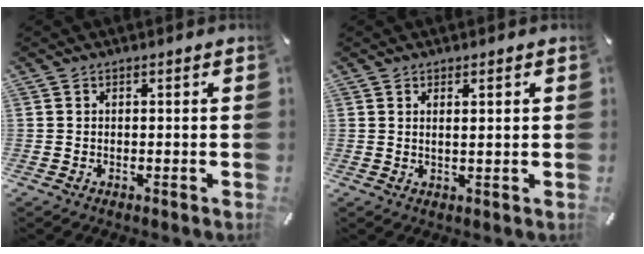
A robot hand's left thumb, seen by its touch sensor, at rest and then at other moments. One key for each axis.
{"total": 1.8, "fx": 0.8, "fy": 0.0, "fz": 1.6, "tx": -0.031, "ty": -0.004, "tz": 0.014}